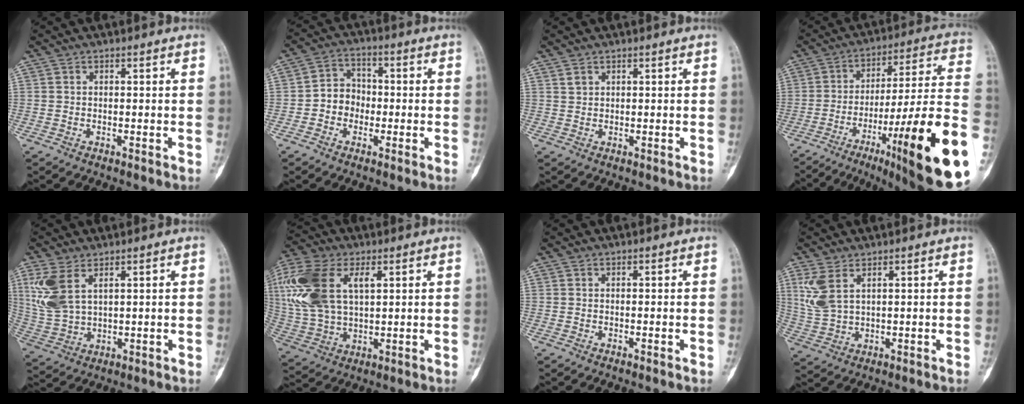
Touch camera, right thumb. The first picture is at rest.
{"total": 6.5, "force": [-1.4, 5.8, 2.8], "torque": [-0.017, 0.024, -0.038]}
{"total": 1.2, "force": [0.8, 0.8, 0.4], "torque": [0.000, -0.002, 0.016]}
{"total": 29.0, "force": [-11.2, 3.7, 26.5], "torque": [-0.331, 0.045, -0.166]}
{"total": 9.4, "force": [4.1, 5.1, 6.7], "torque": [-0.148, -0.004, 0.096]}
{"total": 20.2, "force": [6.2, 11.6, 15.3], "torque": [-0.344, 0.004, 0.119]}
{"total": 0.0}
{"total": 6.7, "force": [3.2, 3.6, 4.8], "torque": [-0.105, -0.003, 0.076]}